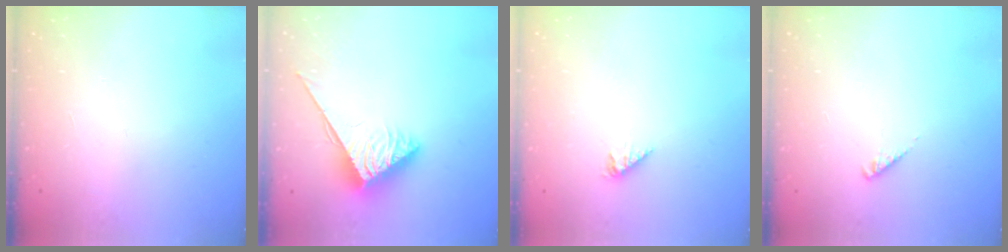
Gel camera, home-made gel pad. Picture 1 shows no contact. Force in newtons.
{"total": 3.9, "press": 3.9, "slide": 0.5}
{"total": 1.8, "press": 1.7, "slide": 0.3}
{"total": 1.8, "press": 1.7, "slide": 0.4}